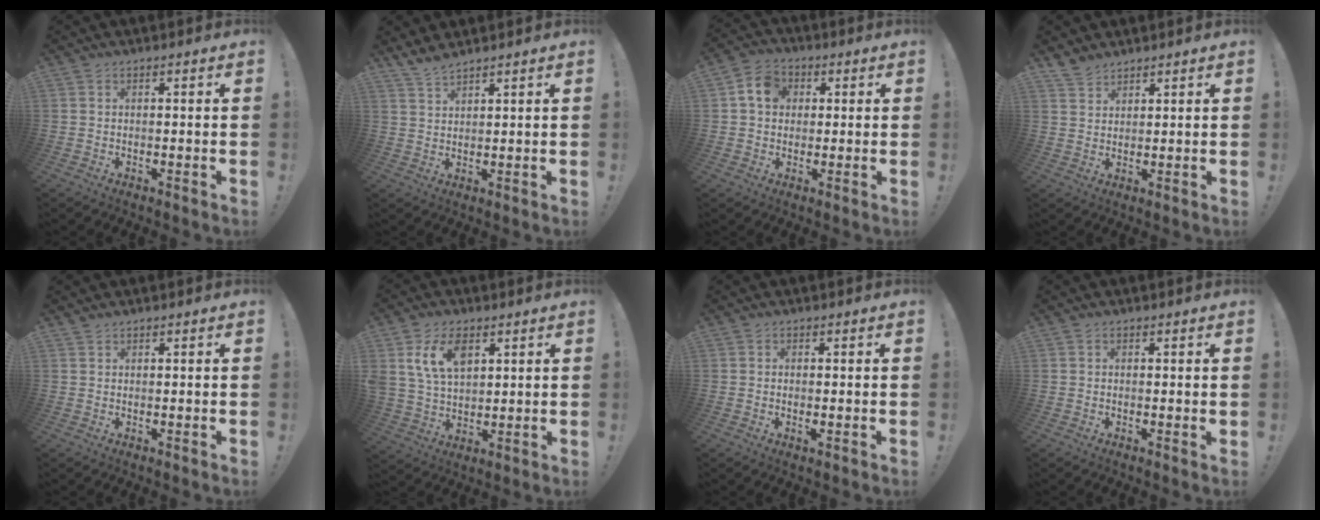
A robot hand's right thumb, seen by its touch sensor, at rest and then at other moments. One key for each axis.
{"total": 3.9, "fx": 3.7, "fy": 0.4, "fz": 1.4, "tx": -0.033, "ty": -0.021, "tz": 0.069}
{"total": 8.3, "fx": 2.1, "fy": 6.7, "fz": 4.3, "tx": -0.069, "ty": 0.012, "tz": 0.044}
{"total": 3.8, "fx": 3.4, "fy": 1.7, "fz": 0.6, "tx": -0.012, "ty": -0.022, "tz": 0.066}
{"total": 0.6, "fx": 0.6, "fy": 0.1, "fz": 0.0, "tx": 0.000, "ty": -0.001, "tz": 0.011}
{"total": 11.7, "fx": 5.5, "fy": 7.6, "fz": 7.0, "tx": -0.125, "ty": -0.014, "tz": 0.104}
{"total": 1.3, "fx": -0.2, "fy": 0.4, "fz": 1.2, "tx": -0.020, "ty": -0.001, "tz": -0.004}
{"total": 0.8, "fx": 0.2, "fy": 0.3, "fz": 0.7, "tx": -0.005, "ty": -0.003, "tz": 0.002}